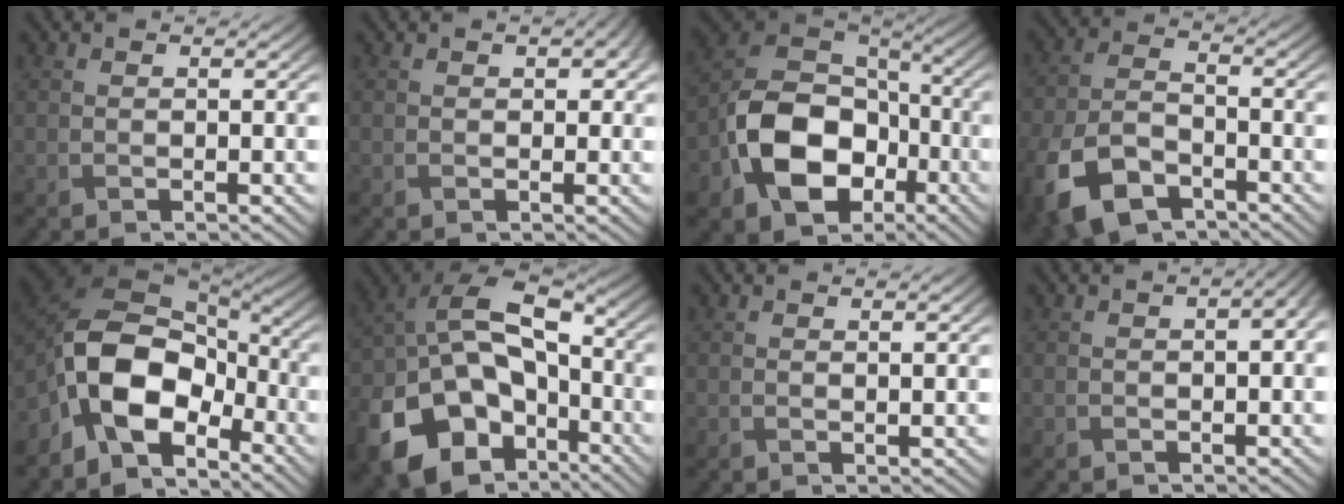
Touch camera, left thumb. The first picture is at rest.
{"total": 2.0, "force": [0.7, 1.1, 1.5], "torque": [-0.021, -0.001, 0.015]}
{"total": 13.5, "force": [-4.6, 9.5, 8.3], "torque": [-0.169, -0.019, -0.099]}
{"total": 11.0, "force": [-6.6, 5.8, 6.6], "torque": [-0.161, -0.028, -0.130]}
{"total": 12.2, "force": [-5.1, 7.4, 8.3], "torque": [-0.159, -0.002, -0.113]}
{"total": 18.7, "force": [-7.9, 12.8, 11.1], "torque": [-0.253, -0.039, -0.120]}
{"total": 1.1, "force": [0.7, 0.1, 0.7], "torque": [-0.012, 0.003, 0.011]}
{"total": 2.8, "force": [0.3, 0.8, 2.6], "torque": [-0.039, 0.004, 0.009]}